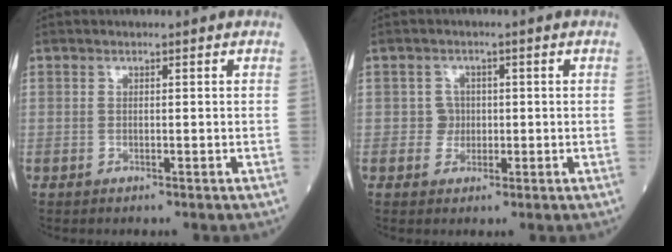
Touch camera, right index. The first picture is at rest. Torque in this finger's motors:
{"motor_torque": [-0.20, -0.05, -0.04, -0.02]}